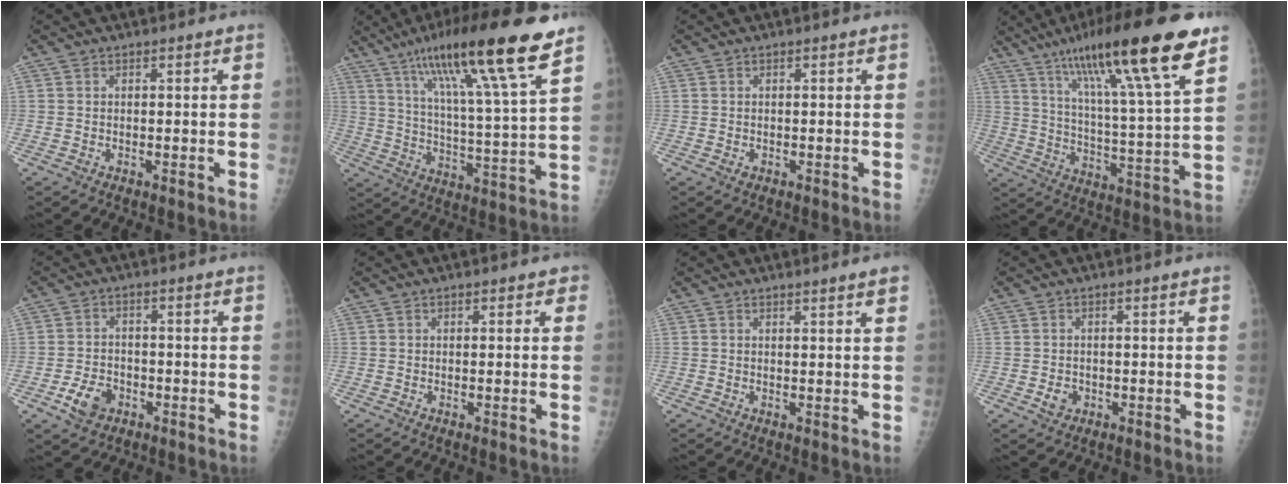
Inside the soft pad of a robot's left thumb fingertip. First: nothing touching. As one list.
[{"total": 21.6, "force": [13.5, 2.0, 16.8], "torque": [-0.268, -0.039, 0.222]}, {"total": 0.6, "force": [-0.1, 0.5, 0.4], "torque": [-0.002, 0.000, 0.001]}, {"total": 23.7, "force": [14.3, 2.8, 18.7], "torque": [-0.297, -0.036, 0.232]}, {"total": 5.8, "force": [-2.7, 4.1, 3.0], "torque": [-0.047, 0.015, -0.046]}, {"total": 1.4, "force": [0.6, 0.9, 0.9], "torque": [0.003, 0.002, 0.003]}, {"total": 2.4, "force": [1.9, -0.1, 1.6], "torque": [-0.019, -0.005, 0.022]}, {"total": 2.3, "force": [-0.7, 1.9, 1.0], "torque": [-0.010, 0.003, -0.006]}]